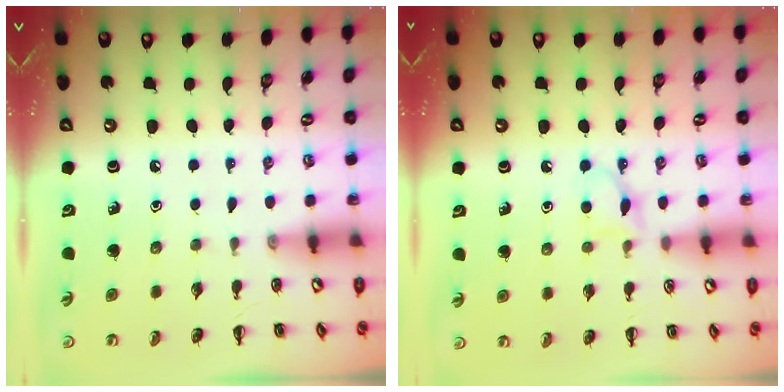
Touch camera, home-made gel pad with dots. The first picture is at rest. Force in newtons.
{"total": 4.7, "press": 4.4, "slide": 1.5}